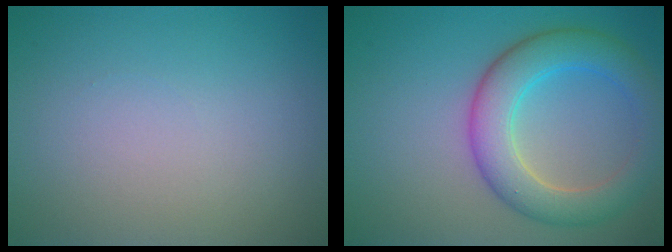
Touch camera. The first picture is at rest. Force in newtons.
{"total": 6.1, "press": 6.1, "slide": 0.2}